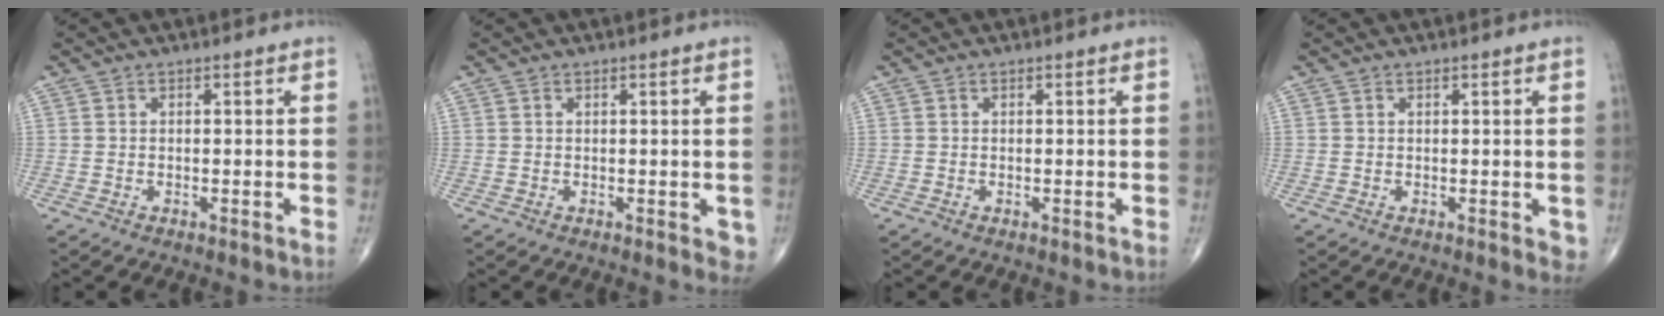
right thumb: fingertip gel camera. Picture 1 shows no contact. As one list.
[{"total": 2.8, "force": [-0.1, 1.3, 2.5], "torque": [-0.016, -0.005, 0.000]}, {"total": 0.0}, {"total": 2.1, "force": [0.2, 1.0, 1.8], "torque": [-0.017, -0.005, 0.004]}]